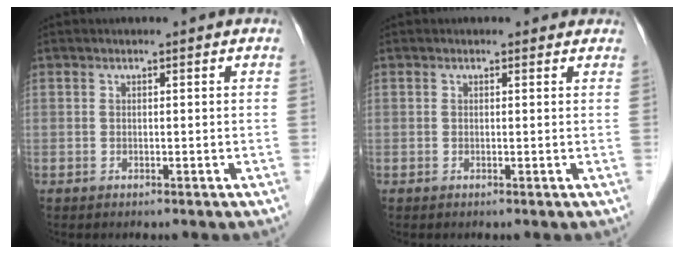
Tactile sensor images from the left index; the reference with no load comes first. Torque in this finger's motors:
{"motor_torque": [1.01, -1.13, 0.05, -0.01]}